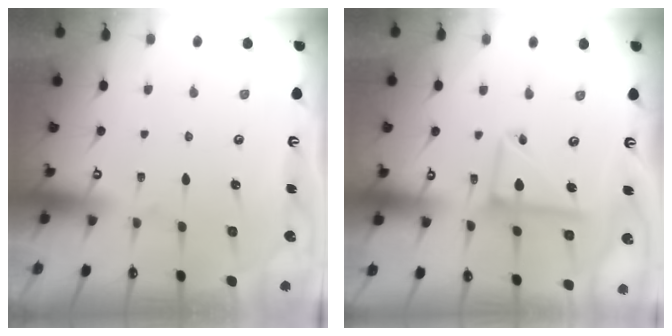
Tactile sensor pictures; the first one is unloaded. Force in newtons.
{"total": 11.2, "press": 11.1, "slide": 1.0}